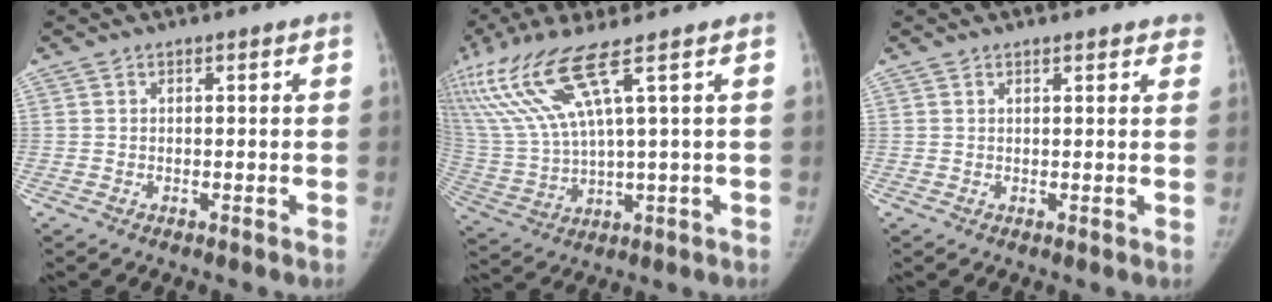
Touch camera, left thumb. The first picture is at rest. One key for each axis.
{"total": 14.7, "fx": 7.4, "fy": 1.7, "fz": 12.6, "tx": -0.309, "ty": -0.018, "tz": 0.161}
{"total": 2.8, "fx": 2.4, "fy": 0.9, "fz": 1.2, "tx": 0.005, "ty": 0.000, "tz": 0.018}